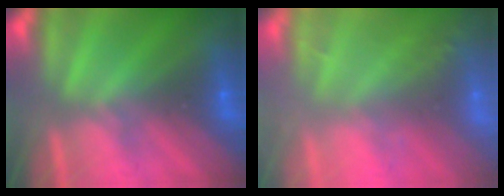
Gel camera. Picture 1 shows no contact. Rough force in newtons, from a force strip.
{"total": 1.6}